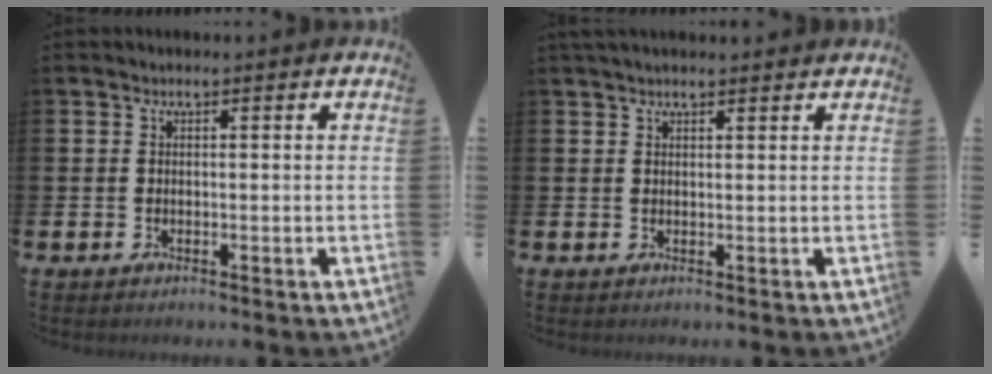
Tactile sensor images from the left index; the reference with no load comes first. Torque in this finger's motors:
{"motor_torque": [0.99, -1.15, 0.25, 0.12]}